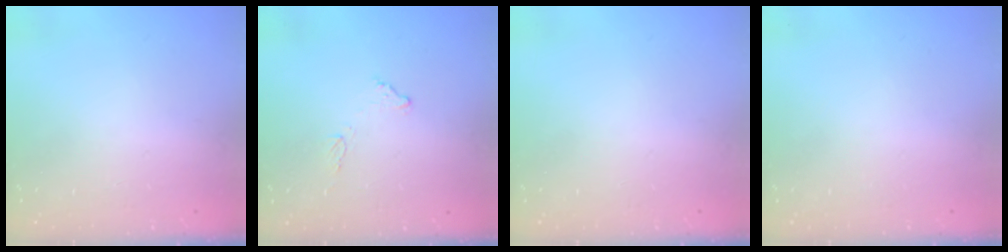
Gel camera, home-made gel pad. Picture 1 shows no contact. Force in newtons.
{"total": 8.0, "press": 8.0, "slide": 0.4}
{"total": 0.0}
{"total": 0.0}